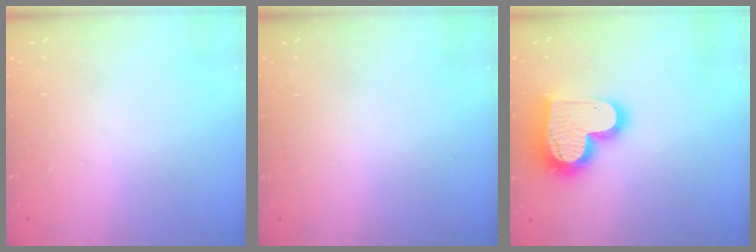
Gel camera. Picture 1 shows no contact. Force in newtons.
{"total": 0.0}
{"total": 18.8, "press": 18.7, "slide": 1.6}